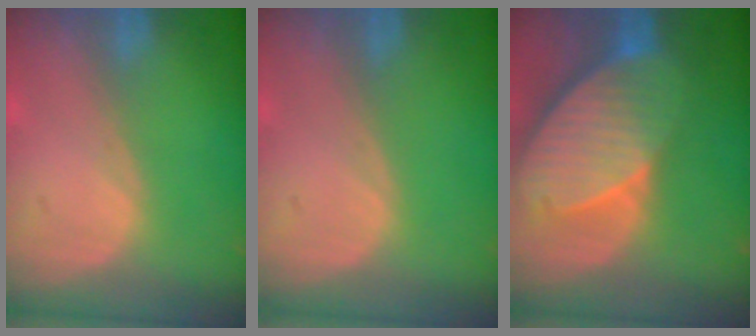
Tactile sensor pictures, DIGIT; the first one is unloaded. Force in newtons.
{"total": 0.0}
{"total": 10.4, "press": 9.1, "slide": 5.0}